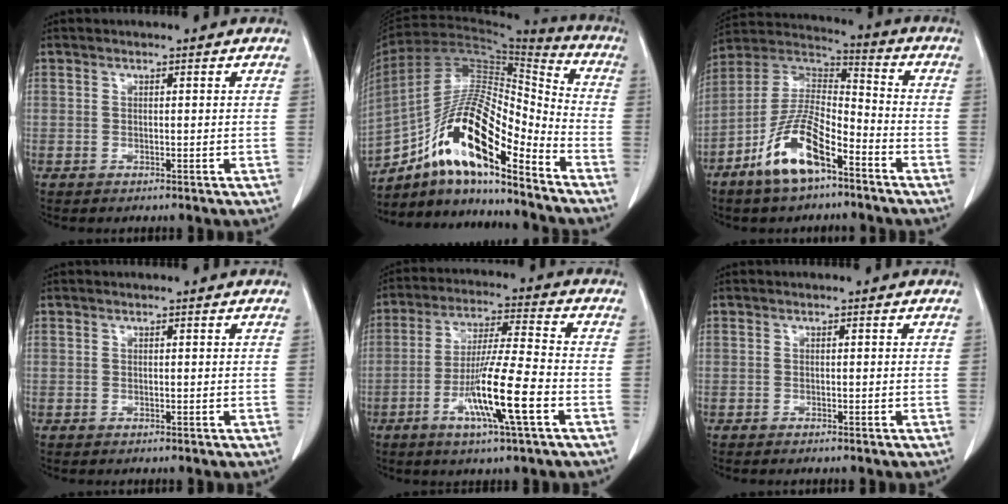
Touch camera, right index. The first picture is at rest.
{"total": 17.4, "force": [-11.2, 3.6, 12.8], "torque": [-0.234, 0.018, -0.197]}
{"total": 13.1, "force": [-7.4, 4.1, 9.9], "torque": [-0.204, 0.003, -0.140]}
{"total": 0.0}
{"total": 12.0, "force": [-4.5, -0.1, 11.1], "torque": [-0.210, -0.013, -0.084]}
{"total": 0.8, "force": [-0.6, 0.1, 0.4], "torque": [-0.011, -0.002, -0.009]}